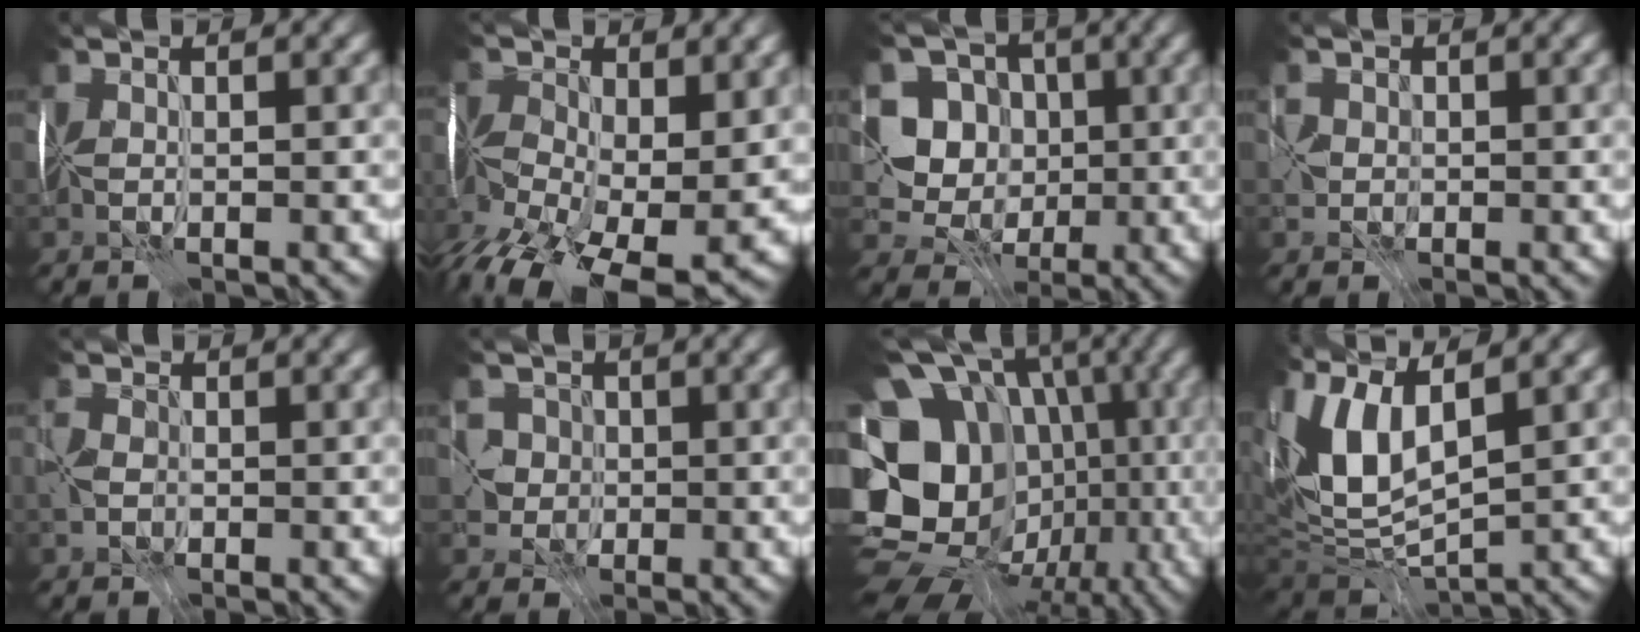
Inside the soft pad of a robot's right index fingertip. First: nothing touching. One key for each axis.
{"total": 15.0, "fx": -6.0, "fy": 8.6, "fz": 10.7, "tx": -0.209, "ty": -0.026, "tz": -0.084}
{"total": 5.9, "fx": 0.8, "fy": 5.5, "fz": 1.9, "tx": -0.036, "ty": 0.008, "tz": -0.007}
{"total": 1.1, "fx": -0.3, "fy": 0.8, "fz": -0.6, "tx": 0.005, "ty": 0.005, "tz": -0.010}
{"total": 1.2, "fx": -0.5, "fy": 1.1, "fz": 0.2, "tx": -0.018, "ty": 0.006, "tz": -0.015}
{"total": 2.2, "fx": -0.4, "fy": 2.1, "fz": -0.3, "tx": 0.012, "ty": 0.010, "tz": -0.008}
{"total": 21.6, "fx": -3.9, "fy": 18.8, "fz": 9.8, "tx": -0.178, "ty": 0.031, "tz": -0.102}
{"total": 7.3, "fx": 2.4, "fy": 3.6, "fz": 5.9, "tx": -0.153, "ty": 0.008, "tz": 0.044}